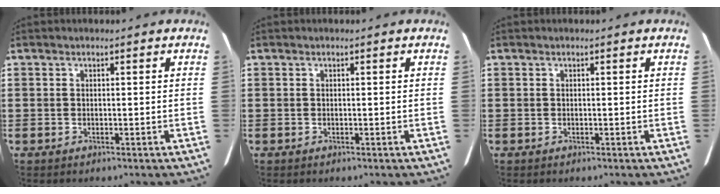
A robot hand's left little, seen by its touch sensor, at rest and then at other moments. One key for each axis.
{"total": 0.0}
{"total": 0.0}